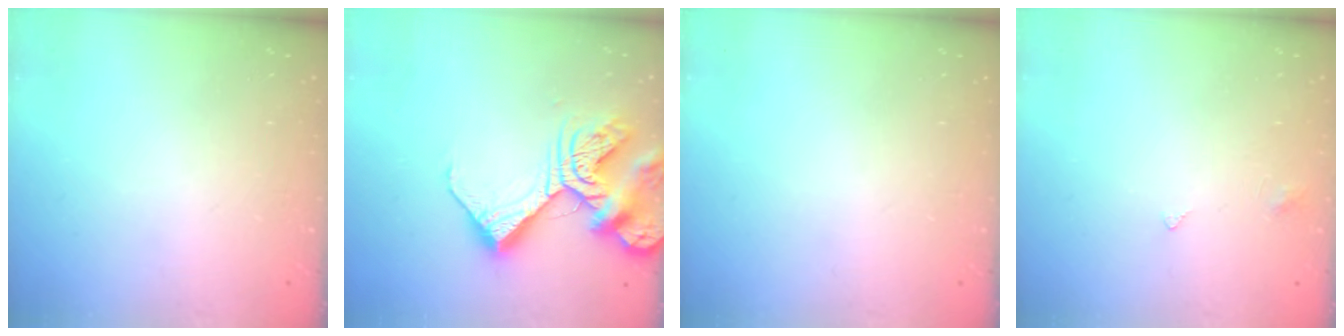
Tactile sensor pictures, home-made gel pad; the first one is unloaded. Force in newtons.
{"total": 14.8, "press": 14.7, "slide": 1.6}
{"total": 0.0}
{"total": 2.5, "press": 2.4, "slide": 0.4}